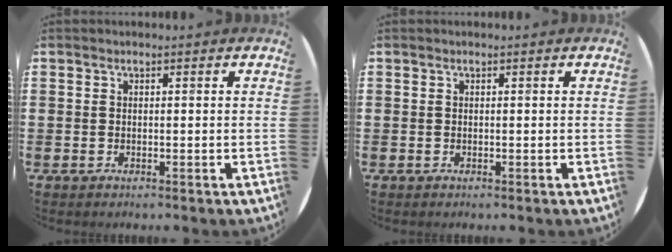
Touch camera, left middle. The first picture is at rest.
{"total": 0.0}